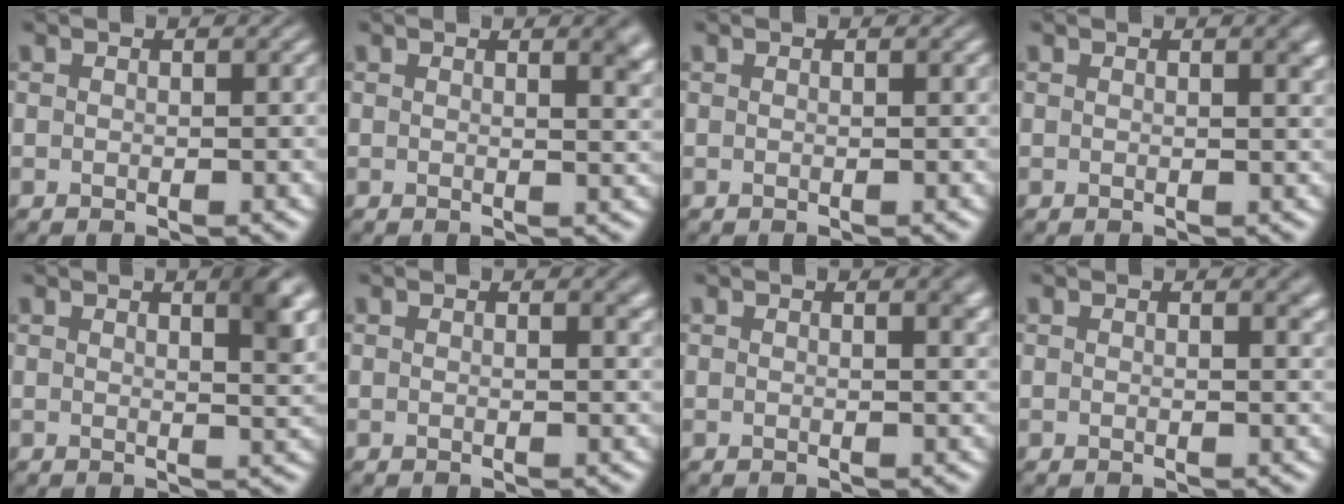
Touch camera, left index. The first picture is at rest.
{"total": 2.6, "force": [1.6, 1.0, 1.8], "torque": [-0.007, 0.002, 0.021]}
{"total": 0.0}
{"total": 1.3, "force": [0.7, 0.4, 1.0], "torque": [-0.007, 0.002, 0.011]}
{"total": 3.8, "force": [1.9, 1.2, 3.1], "torque": [-0.029, 0.003, 0.025]}
{"total": 1.1, "force": [0.8, 0.3, 0.8], "torque": [-0.004, 0.001, 0.012]}
{"total": 1.6, "force": [0.9, 0.6, 1.3], "torque": [-0.007, 0.004, 0.011]}
{"total": 1.2, "force": [0.8, 0.4, 0.8], "torque": [-0.004, 0.001, 0.013]}